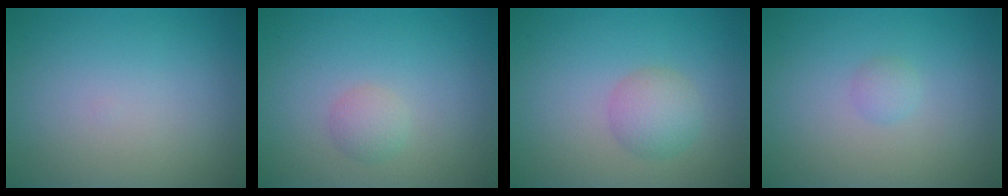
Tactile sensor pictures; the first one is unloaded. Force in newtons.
{"total": 1.4, "press": 1.4, "slide": 0.1}
{"total": 2.5, "press": 2.5, "slide": 0.1}
{"total": 0.8, "press": 0.8, "slide": 0.1}